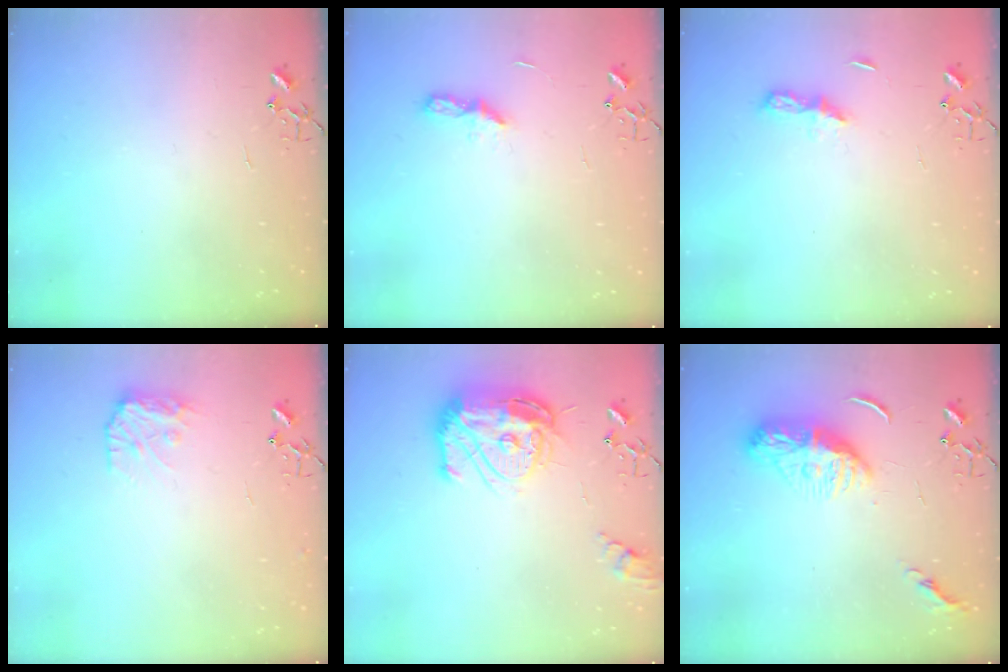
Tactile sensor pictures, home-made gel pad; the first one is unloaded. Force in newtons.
{"total": 6.3, "press": 6.3, "slide": 0.7}
{"total": 5.6, "press": 5.6, "slide": 0.7}
{"total": 9.2, "press": 9.2, "slide": 0.3}
{"total": 18.0, "press": 17.9, "slide": 1.6}
{"total": 11.6, "press": 11.6, "slide": 1.3}